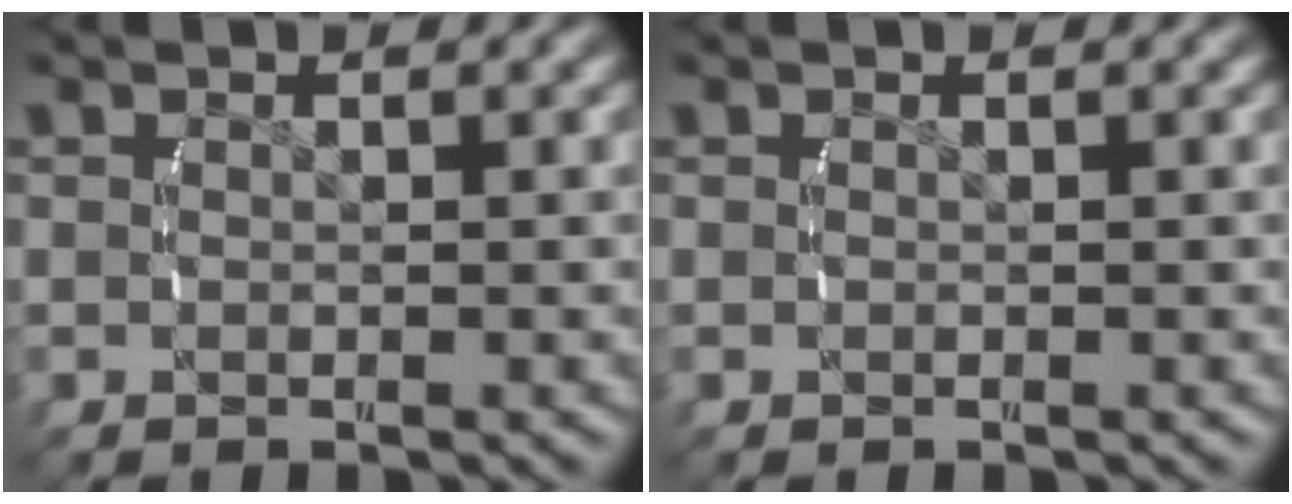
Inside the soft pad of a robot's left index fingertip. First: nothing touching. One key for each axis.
{"total": 0.0}